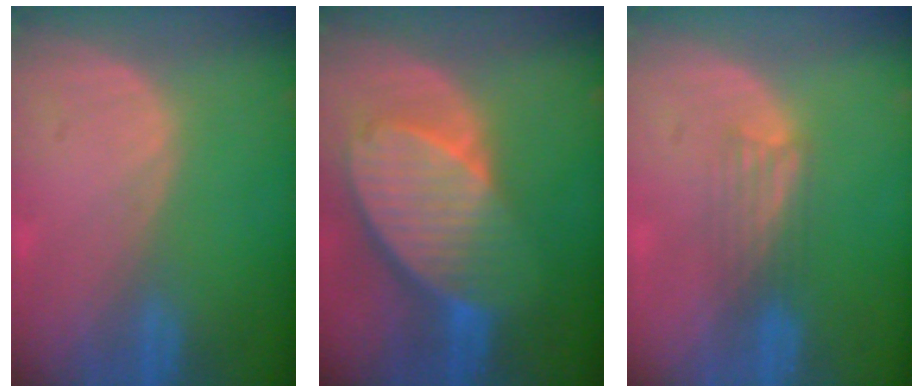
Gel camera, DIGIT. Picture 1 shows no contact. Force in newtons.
{"total": 10.3, "press": 8.9, "slide": 5.2}
{"total": 3.0, "press": 2.8, "slide": 1.1}